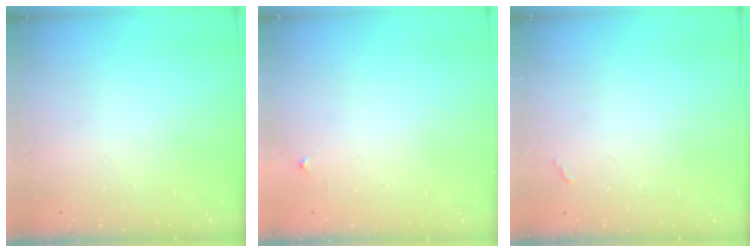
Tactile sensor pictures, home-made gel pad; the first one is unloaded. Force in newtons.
{"total": 3.2, "press": 3.2, "slide": 0.5}
{"total": 2.8, "press": 2.8, "slide": 0.4}